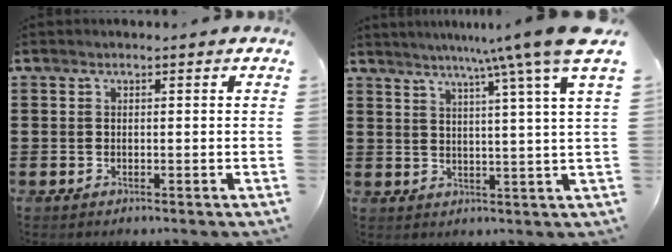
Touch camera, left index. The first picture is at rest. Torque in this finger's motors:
{"motor_torque": [1.77, -0.36, 0.36, 0.21]}